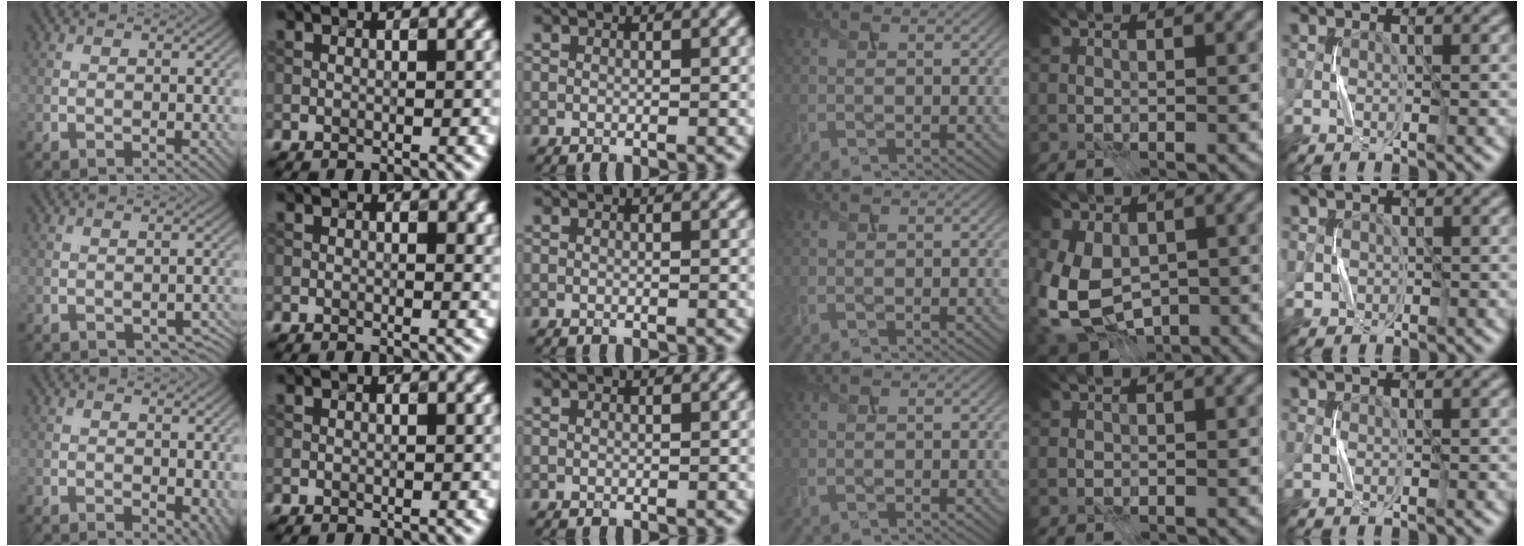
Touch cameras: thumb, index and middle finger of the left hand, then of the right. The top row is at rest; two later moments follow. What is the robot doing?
{"motion": "press", "object": "syringe"}